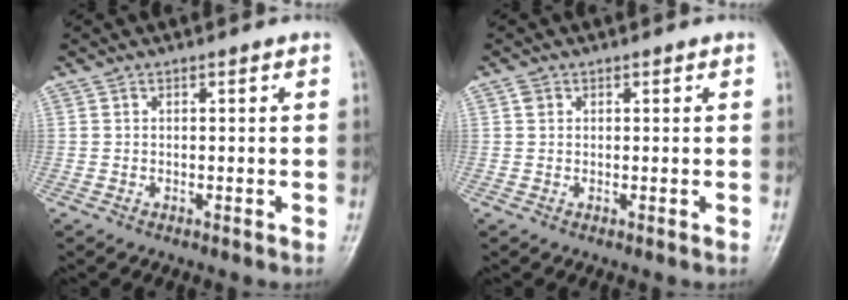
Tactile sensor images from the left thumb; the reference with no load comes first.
{"total": 1.1, "force": [0.4, 0.9, 0.4], "torque": [-0.003, 0.001, 0.005]}